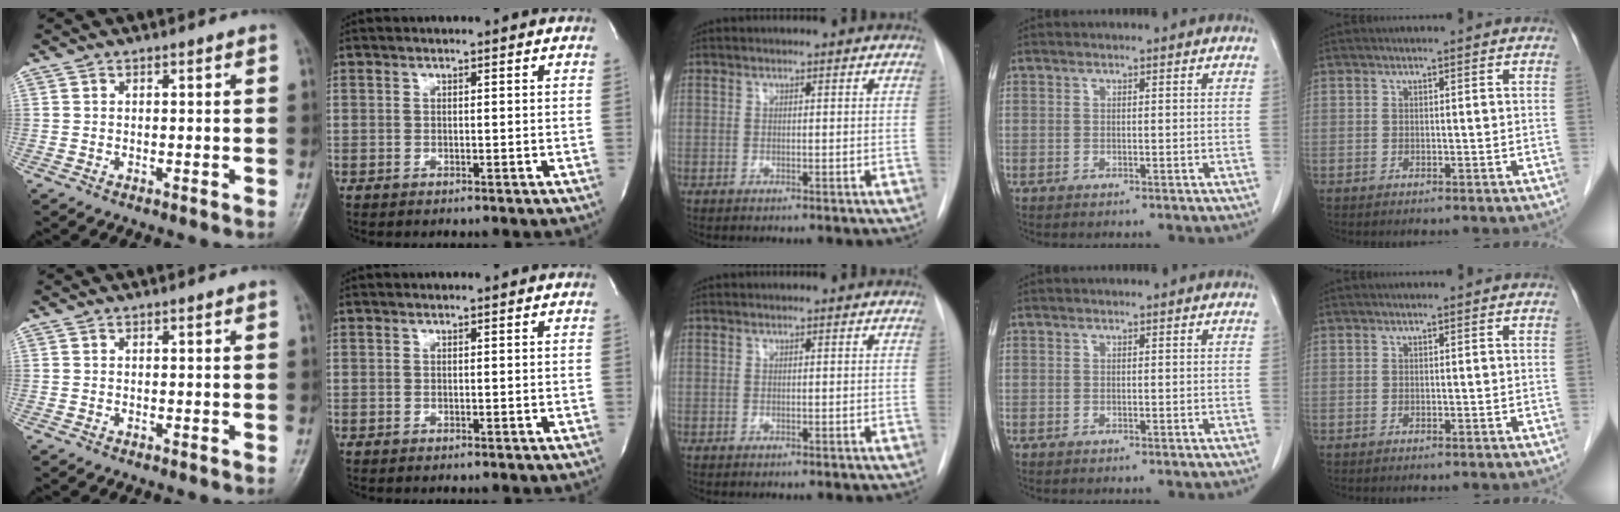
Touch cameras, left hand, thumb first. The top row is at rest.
{}